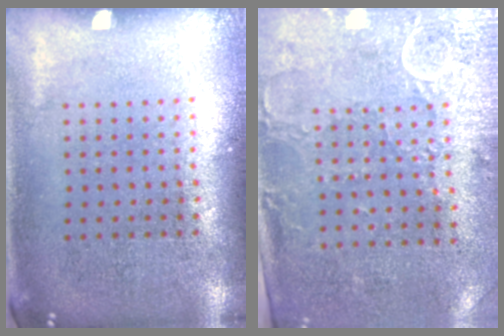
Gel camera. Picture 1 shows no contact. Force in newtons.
{"total": 2.9, "press": 2.4, "slide": 1.7}